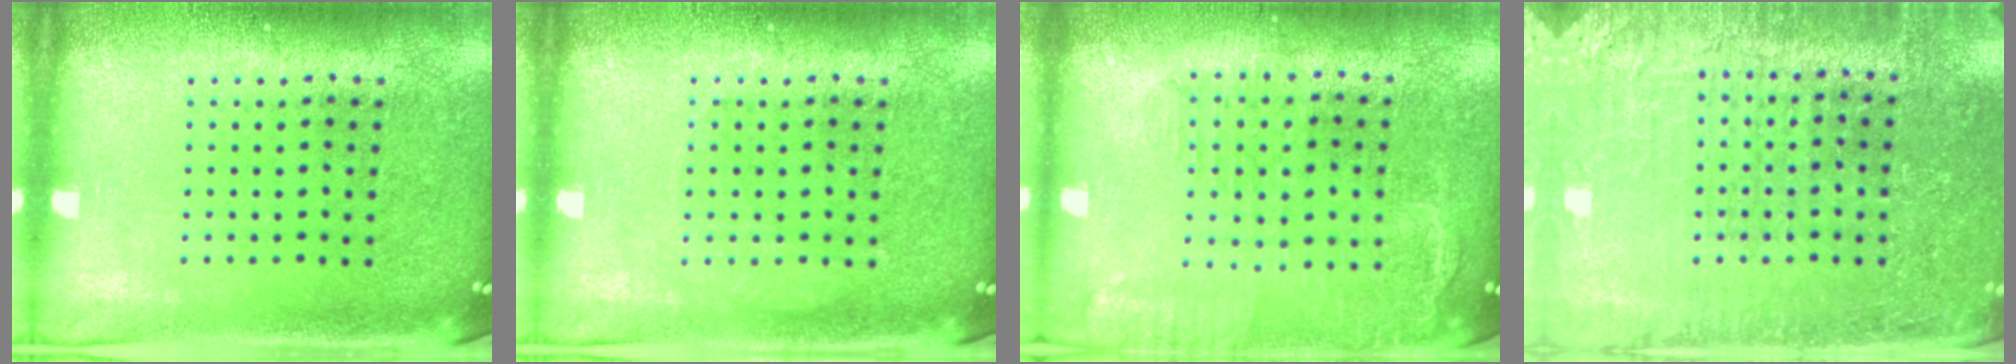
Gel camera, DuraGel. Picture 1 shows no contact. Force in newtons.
{"total": 0.9, "press": 0.9, "slide": 0.2}
{"total": 1.7, "press": 1.4, "slide": 0.8}
{"total": 3.5, "press": 3.4, "slide": 0.8}